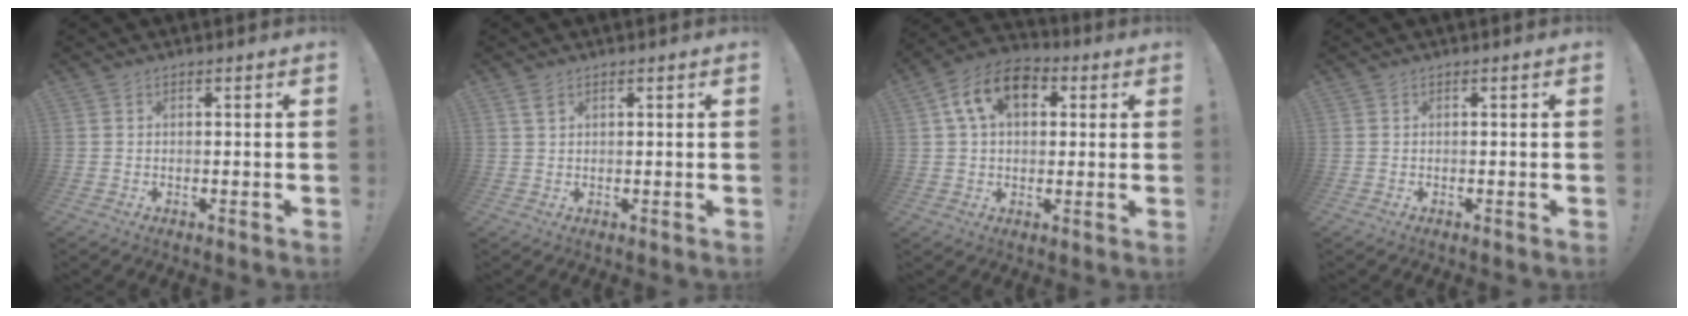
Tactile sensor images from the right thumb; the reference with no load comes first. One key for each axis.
{"total": 2.0, "fx": 1.2, "fy": 0.9, "fz": 1.4, "tx": -0.026, "ty": -0.001, "tz": 0.021}
{"total": 12.8, "fx": 4.4, "fy": 8.4, "fz": 8.5, "tx": -0.144, "ty": 0.009, "tz": 0.085}
{"total": 0.0}